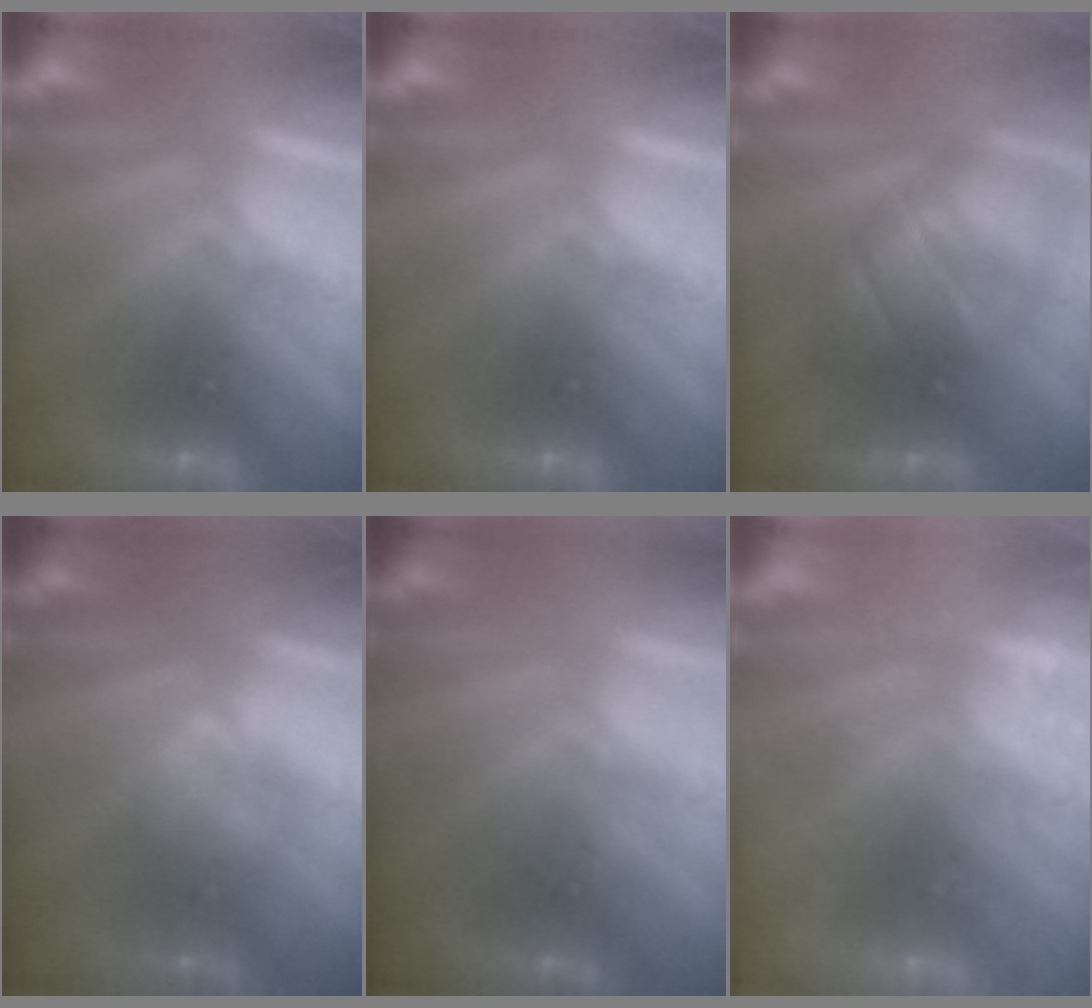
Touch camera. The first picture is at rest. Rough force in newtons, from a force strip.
{"total": 0.0}
{"total": 7.3}
{"total": 2.0}
{"total": 1.8}
{"total": 2.7}